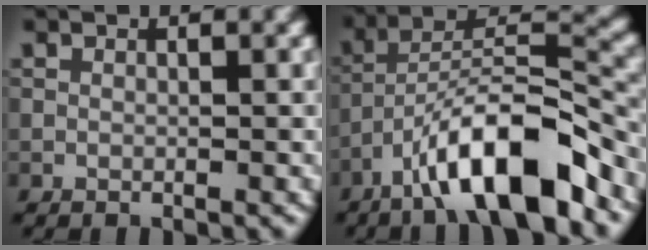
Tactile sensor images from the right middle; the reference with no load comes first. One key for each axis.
{"total": 10.6, "fx": -6.7, "fy": 2.8, "fz": 7.8, "tx": -0.123, "ty": 0.019, "tz": -0.121}